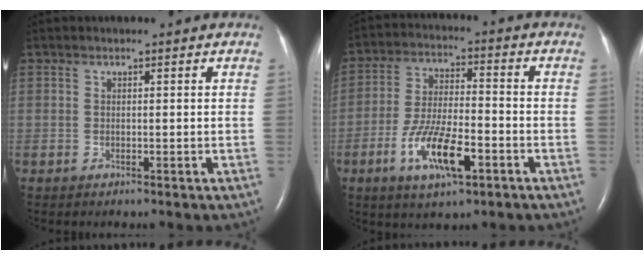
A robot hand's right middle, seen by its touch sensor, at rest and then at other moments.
{"total": 10.7, "force": [-4.8, 3.1, 9.1], "torque": [-0.186, -0.005, -0.082]}